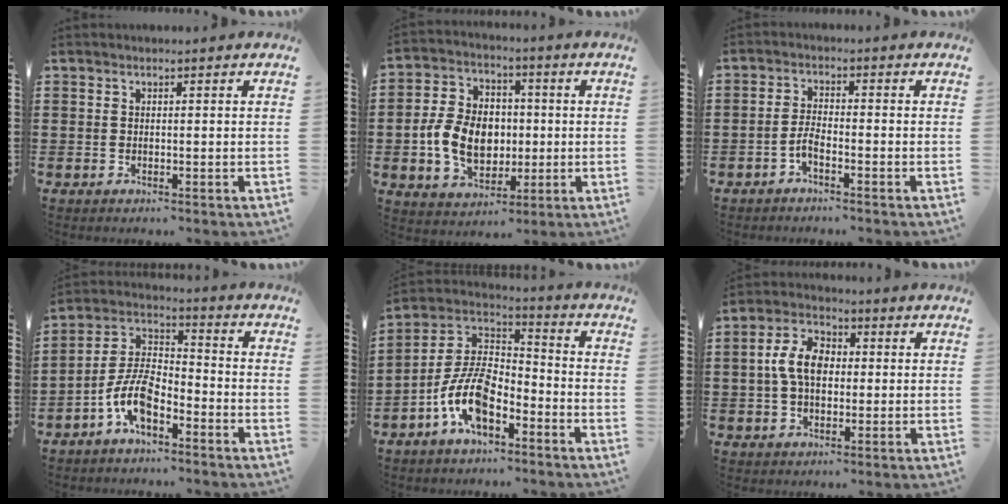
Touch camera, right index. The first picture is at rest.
{"total": 9.7, "force": [-0.8, 7.4, 6.2], "torque": [-0.126, 0.012, -0.016]}
{"total": 2.7, "force": [-1.6, 0.5, 2.1], "torque": [-0.056, -0.005, -0.035]}
{"total": 8.5, "force": [-4.8, 3.7, 5.9], "torque": [-0.151, -0.006, -0.099]}
{"total": 10.3, "force": [-5.5, 4.6, 7.4], "torque": [-0.181, -0.005, -0.111]}
{"total": 6.9, "force": [0.2, 4.3, 5.4], "torque": [-0.123, 0.013, -0.002]}